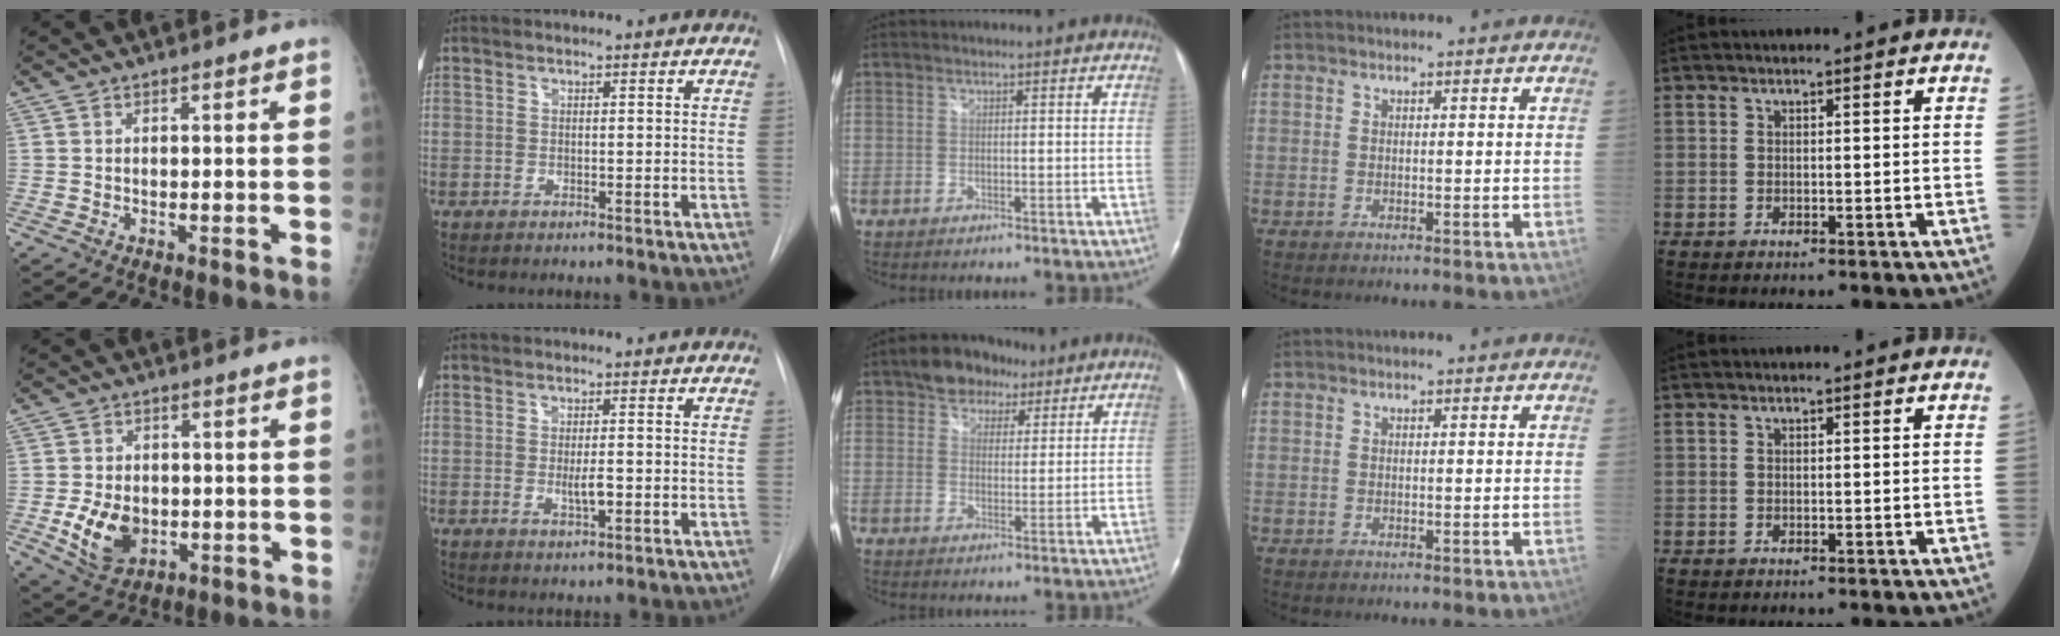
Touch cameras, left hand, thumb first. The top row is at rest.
{"thumb": {"total": 9.0, "force": [-1.6, 6.4, 6.2], "torque": [-0.094, -0.006, -0.016]}, "index": {"total": 2.5, "force": [-0.4, 0.6, 2.4], "torque": [-0.046, -0.003, -0.006]}, "middle": {"total": 6.9, "force": [4.5, 4.5, 2.8], "torque": [-0.041, 0.021, 0.073]}}